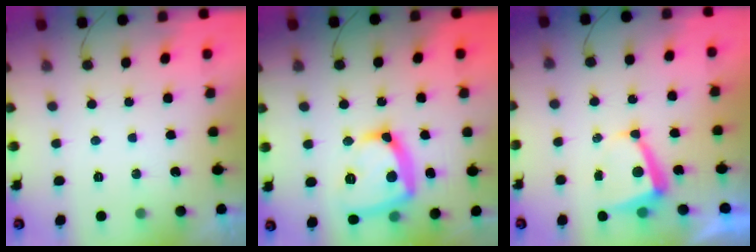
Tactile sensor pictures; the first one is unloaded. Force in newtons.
{"total": 16.8, "press": 16.7, "slide": 1.6}
{"total": 6.2, "press": 6.1, "slide": 0.9}